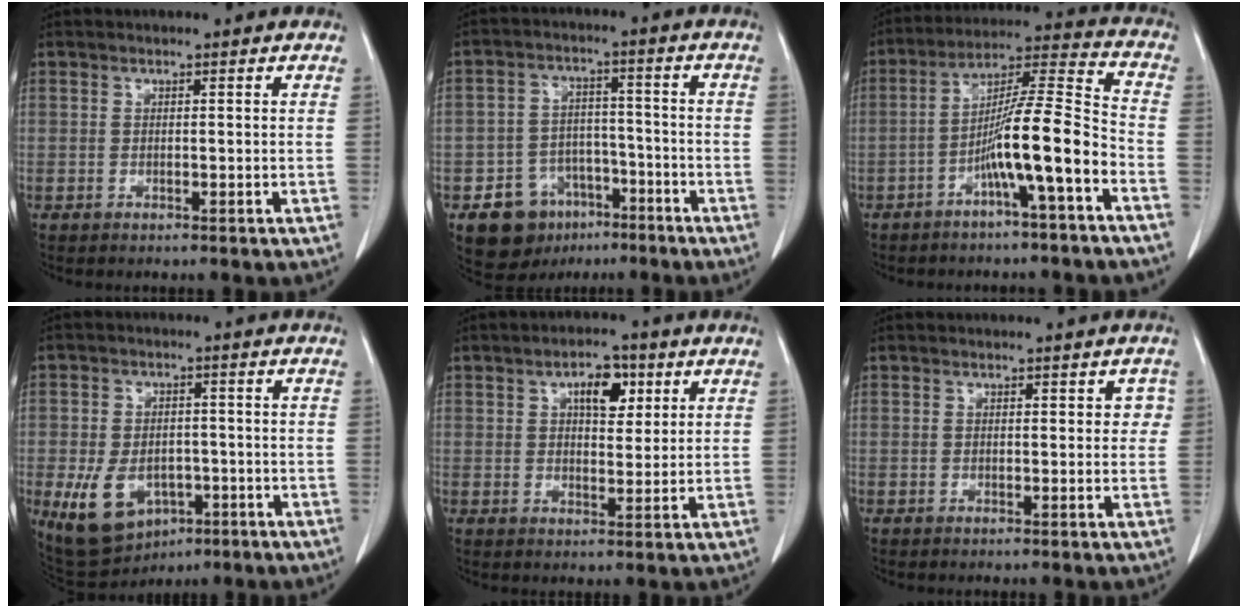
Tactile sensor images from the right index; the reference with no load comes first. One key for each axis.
{"total": 9.2, "fx": -5.2, "fy": 7.0, "fz": 2.8, "tx": -0.045, "ty": 0.021, "tz": -0.076}
{"total": 11.8, "fx": -5.0, "fy": -0.3, "fz": 10.7, "tx": -0.184, "ty": 0.018, "tz": -0.087}
{"total": 10.4, "fx": -4.2, "fy": 7.1, "fz": 6.4, "tx": -0.123, "ty": 0.000, "tz": -0.053}
{"total": 5.9, "fx": 2.5, "fy": 2.8, "fz": 4.5, "tx": -0.071, "ty": 0.009, "tz": 0.039}
{"total": 2.2, "fx": 0.6, "fy": 1.3, "fz": 1.7, "tx": -0.009, "ty": 0.010, "tz": 0.003}